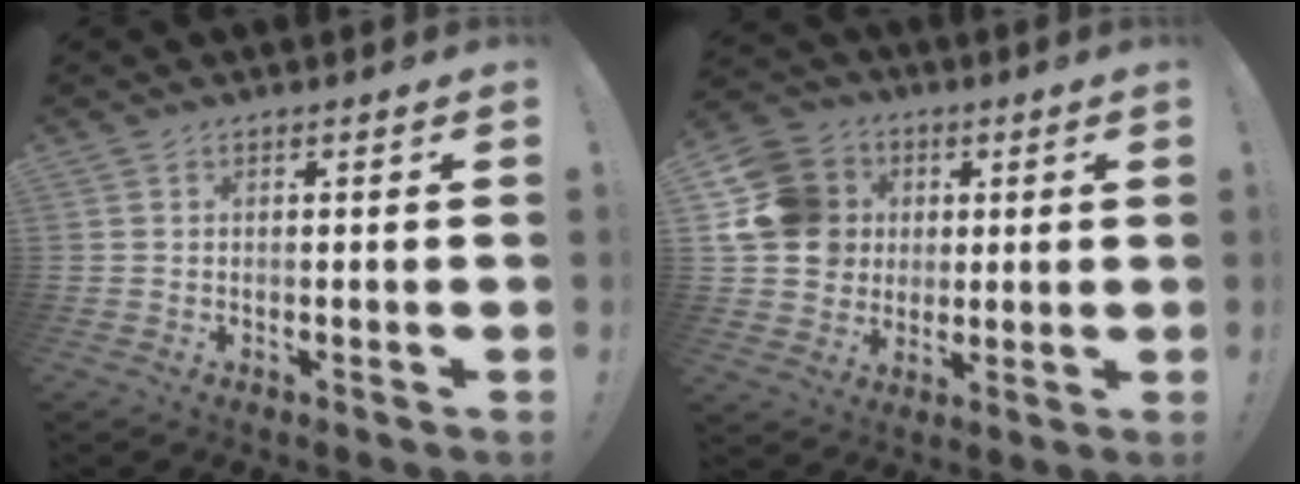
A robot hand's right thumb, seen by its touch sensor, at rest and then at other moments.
{"total": 16.3, "force": [3.3, 14.5, 6.7], "torque": [-0.106, 0.000, 0.076]}